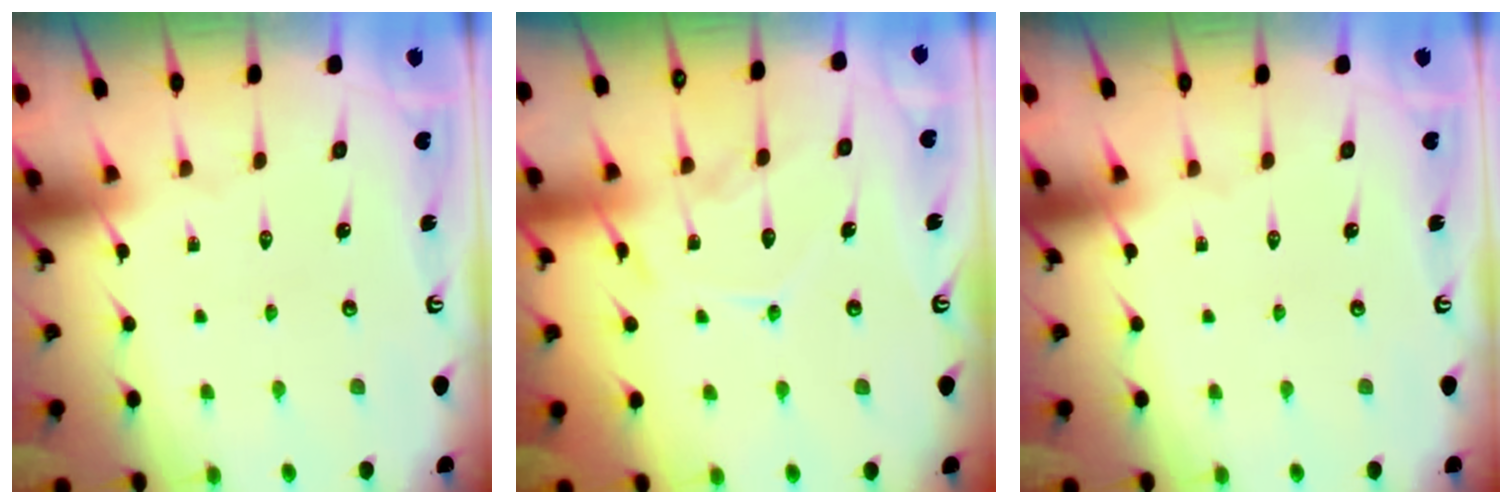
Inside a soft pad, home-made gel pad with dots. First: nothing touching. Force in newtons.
{"total": 11.9, "press": 11.8, "slide": 0.9}
{"total": 0.0}